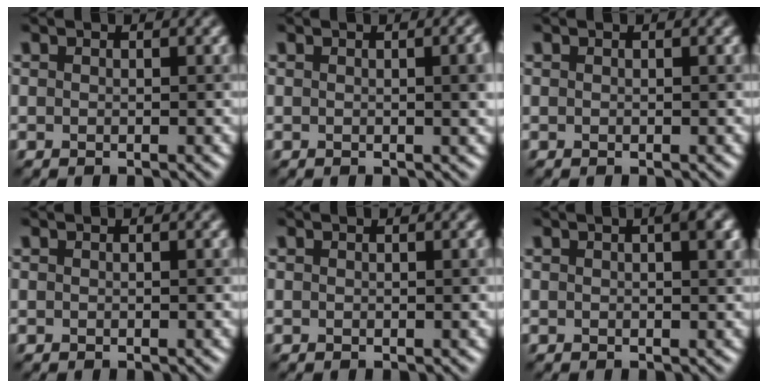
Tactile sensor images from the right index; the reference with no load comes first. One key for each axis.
{"total": 3.2, "fx": 0.3, "fy": 1.1, "fz": 3.0, "tx": -0.018, "ty": 0.017, "tz": 0.000}
{"total": 0.0}
{"total": 0.0}
{"total": 0.6, "fx": 0.1, "fy": 0.2, "fz": 0.5, "tx": -0.003, "ty": 0.004, "tz": -0.002}
{"total": 1.6, "fx": 0.7, "fy": 0.2, "fz": 1.5, "tx": -0.016, "ty": 0.008, "tz": 0.011}